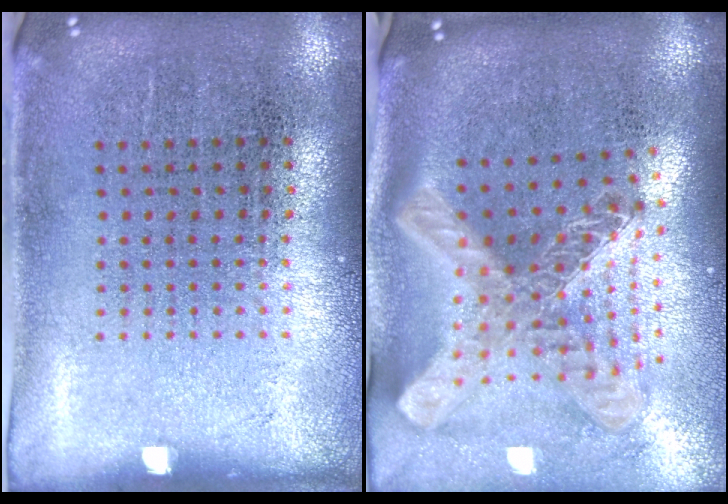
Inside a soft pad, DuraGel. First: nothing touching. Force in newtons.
{"total": 3.0, "press": 2.1, "slide": 2.2}